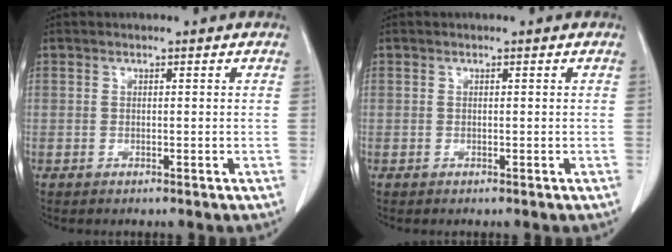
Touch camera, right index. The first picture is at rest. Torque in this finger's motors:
{"motor_torque": [0.00, 0.00, 0.00, 0.00]}